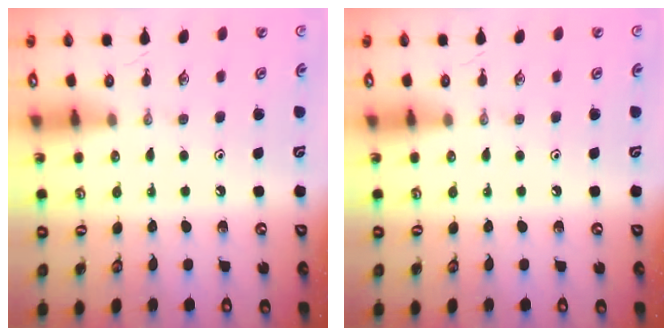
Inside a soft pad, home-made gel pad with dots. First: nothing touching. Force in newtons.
{"total": 0.0}